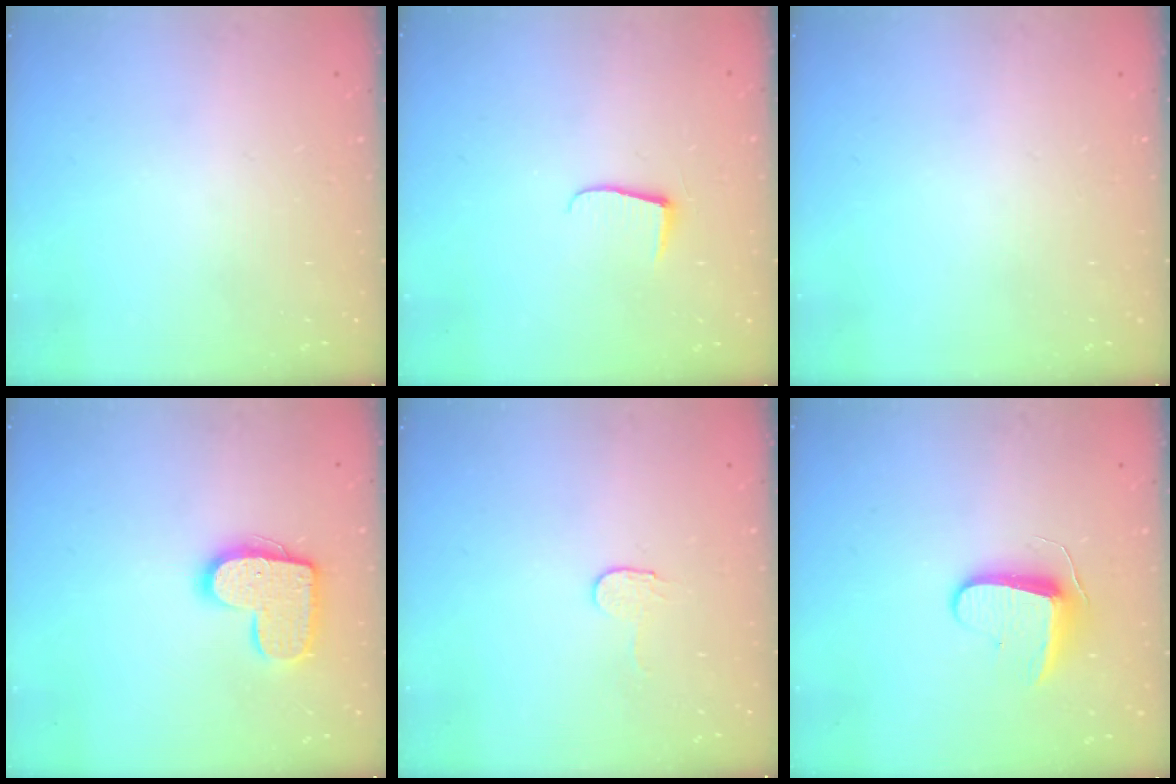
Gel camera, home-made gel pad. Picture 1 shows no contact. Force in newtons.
{"total": 5.1, "press": 5.0, "slide": 0.6}
{"total": 0.0}
{"total": 13.5, "press": 13.5, "slide": 0.7}
{"total": 2.9, "press": 2.9, "slide": 0.3}
{"total": 8.7, "press": 8.6, "slide": 0.5}